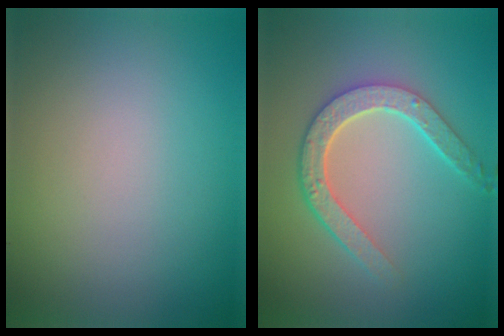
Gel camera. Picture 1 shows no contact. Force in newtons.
{"total": 4.6, "press": 3.6, "slide": 2.8}